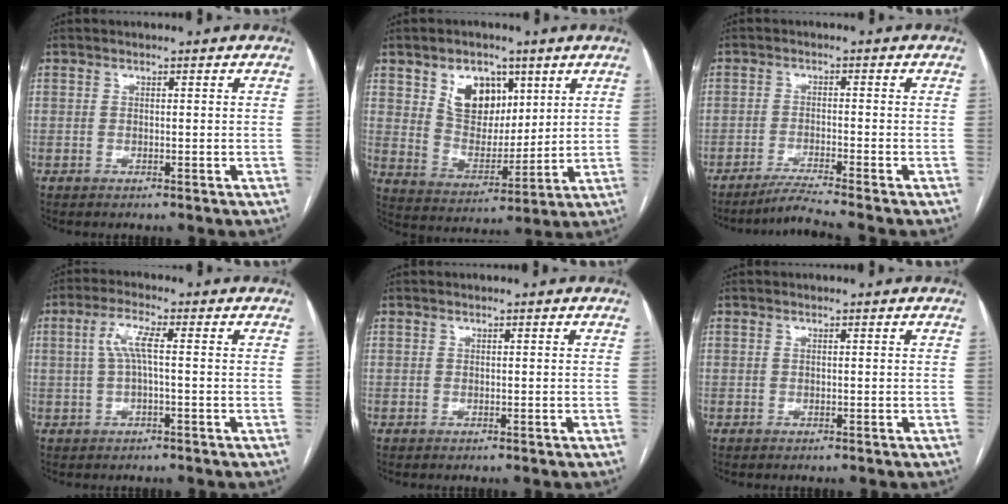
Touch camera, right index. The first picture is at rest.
{"total": 10.3, "force": [5.0, 6.8, 5.9], "torque": [-0.106, 0.011, 0.099]}
{"total": 4.6, "force": [-3.9, -2.1, 1.3], "torque": [-0.031, -0.023, -0.077]}
{"total": 4.4, "force": [0.5, 0.6, 4.3], "torque": [-0.090, 0.014, 0.011]}
{"total": 0.0}
{"total": 0.0}